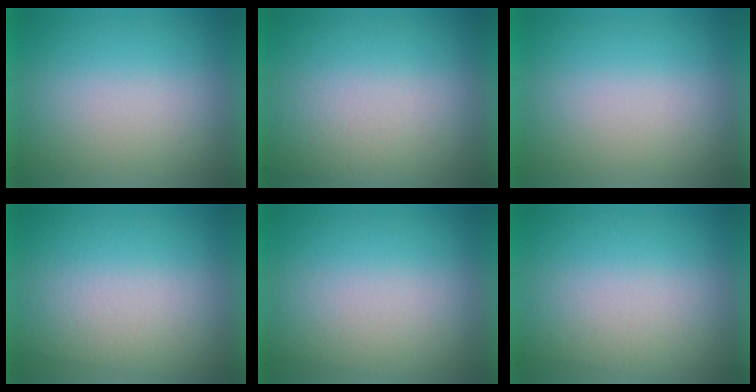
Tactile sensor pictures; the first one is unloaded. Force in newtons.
{"total": 3.0}
{"total": 0.0}
{"total": 2.8}
{"total": 2.6}
{"total": 2.6}